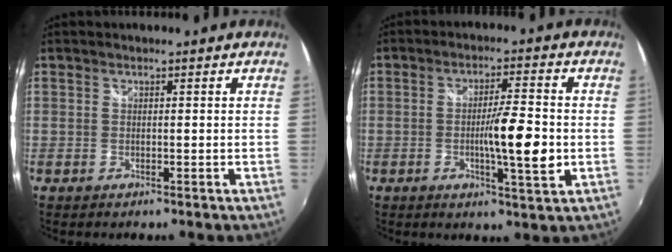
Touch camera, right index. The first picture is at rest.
{"total": 8.8, "force": [-1.6, 0.9, 8.6], "torque": [-0.139, -0.008, -0.025]}